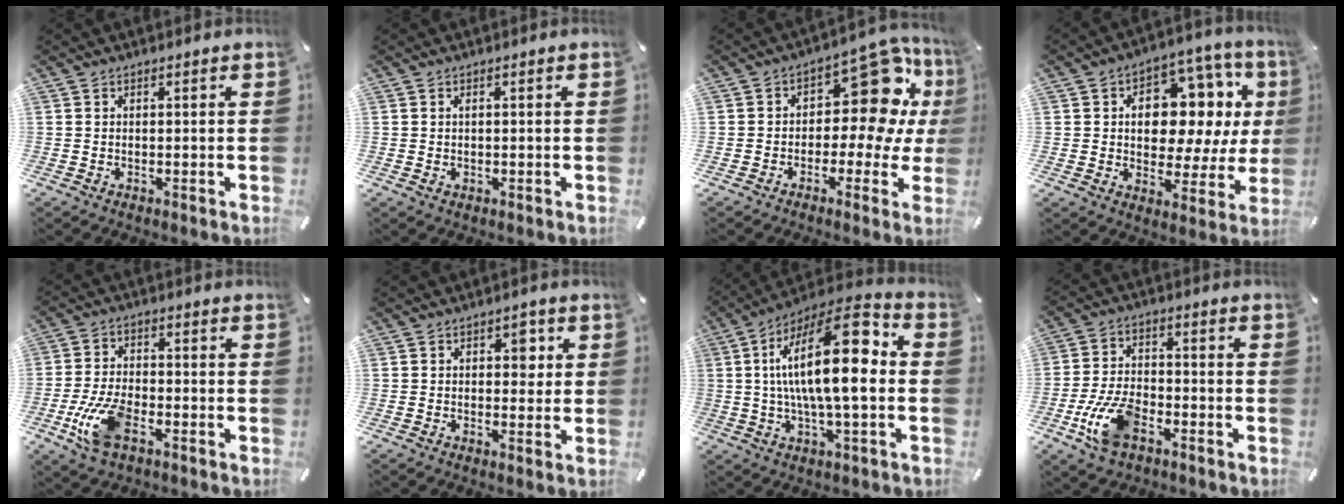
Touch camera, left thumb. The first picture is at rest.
{"total": 0.9, "force": [0.1, 0.5, 0.8], "torque": [-0.017, 0.001, 0.001]}
{"total": 16.0, "force": [5.6, 9.0, 12.0], "torque": [-0.161, -0.043, 0.089]}
{"total": 15.1, "force": [4.1, 10.1, 10.4], "torque": [-0.137, -0.032, 0.073]}
{"total": 10.8, "force": [-4.4, 5.7, 8.1], "torque": [-0.175, 0.008, -0.078]}
{"total": 3.8, "force": [1.0, 2.5, 2.6], "torque": [-0.015, -0.008, 0.006]}
{"total": 22.0, "force": [2.5, 7.6, 20.5], "torque": [-0.362, -0.010, 0.032]}
{"total": 11.7, "force": [-5.6, 6.6, 8.0], "torque": [-0.176, 0.014, -0.102]}